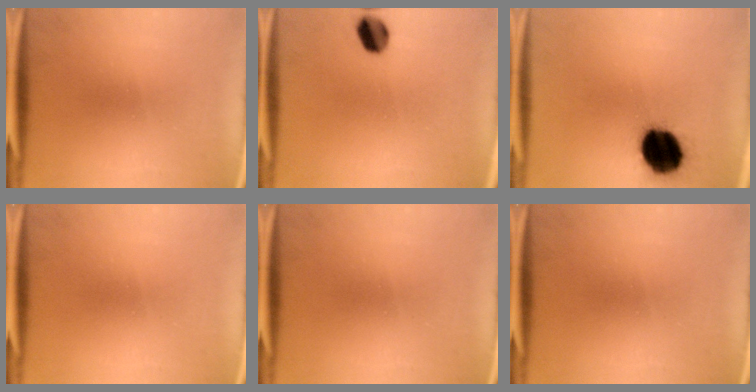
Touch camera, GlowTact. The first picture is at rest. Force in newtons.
{"total": 5.6}
{"total": 17.1}
{"total": 0.0}
{"total": 0.0}
{"total": 0.0}